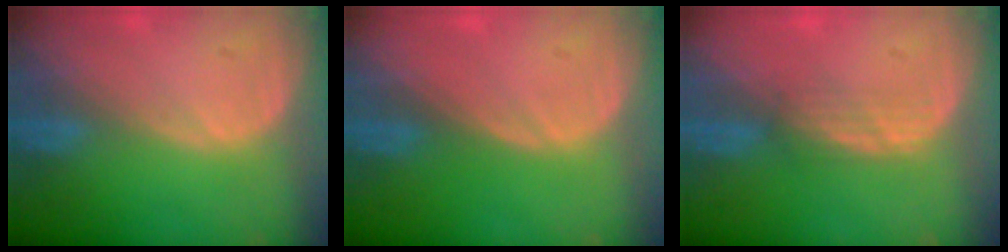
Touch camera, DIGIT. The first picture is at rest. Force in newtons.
{"total": 0.0}
{"total": 2.1, "press": 2.1, "slide": 0.2}